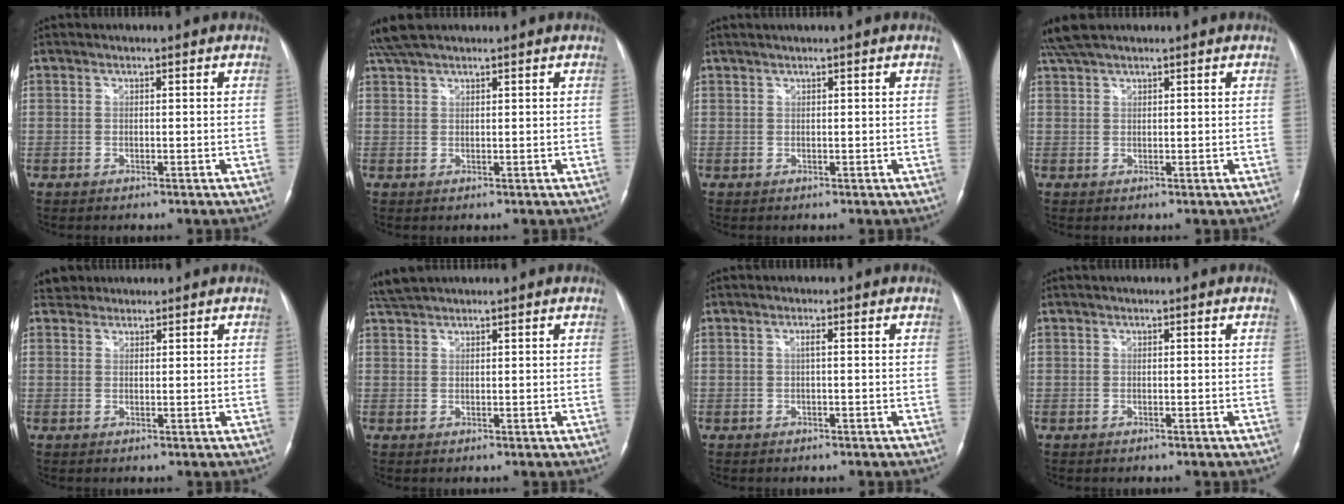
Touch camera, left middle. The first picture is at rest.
{"total": 4.5, "force": [3.9, 0.9, 2.1], "torque": [-0.048, 0.027, 0.079]}
{"total": 1.4, "force": [1.0, -0.2, 0.9], "torque": [-0.017, 0.014, 0.022]}
{"total": 4.3, "force": [3.7, 0.8, 2.0], "torque": [-0.046, 0.026, 0.075]}
{"total": 2.0, "force": [1.7, 0.9, -0.5], "torque": [0.006, 0.013, 0.028]}
{"total": 2.8, "force": [2.7, 0.2, 0.7], "torque": [-0.024, 0.018, 0.057]}
{"total": 0.7, "force": [0.0, 0.0, 0.7], "torque": [-0.016, 0.000, 0.001]}
{"total": 0.0}